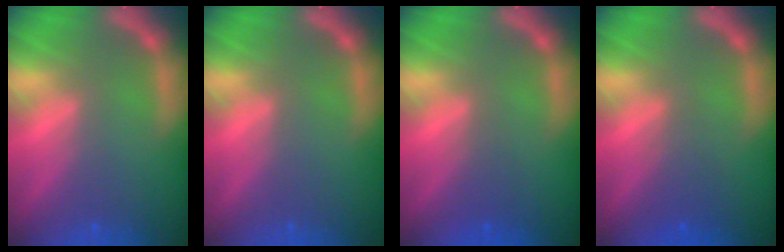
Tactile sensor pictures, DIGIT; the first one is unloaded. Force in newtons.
{"total": 0.0}
{"total": 1.5}
{"total": 1.9}